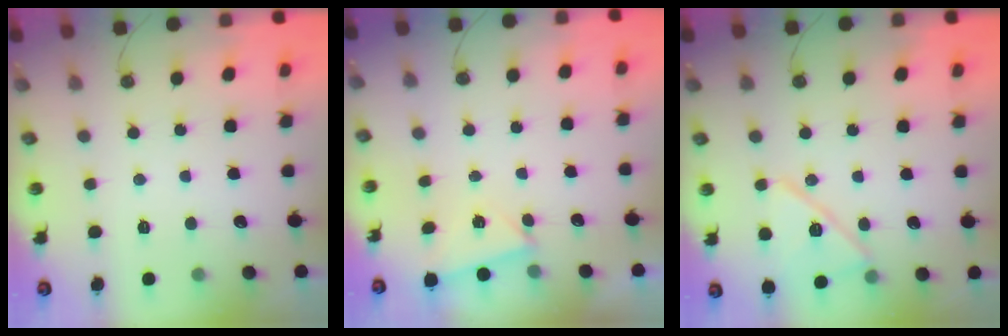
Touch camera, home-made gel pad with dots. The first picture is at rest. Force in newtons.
{"total": 2.2, "press": 2.2, "slide": 0.2}
{"total": 14.2, "press": 14.2, "slide": 0.3}